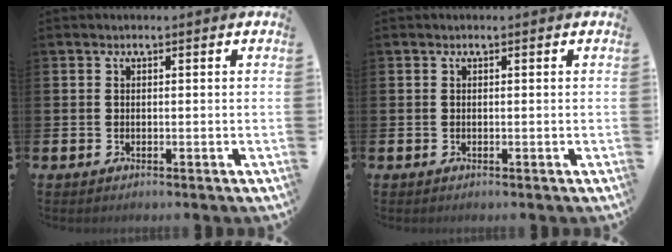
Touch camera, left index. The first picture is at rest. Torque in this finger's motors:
{"motor_torque": [0.00, 0.00, 0.00, 0.01]}